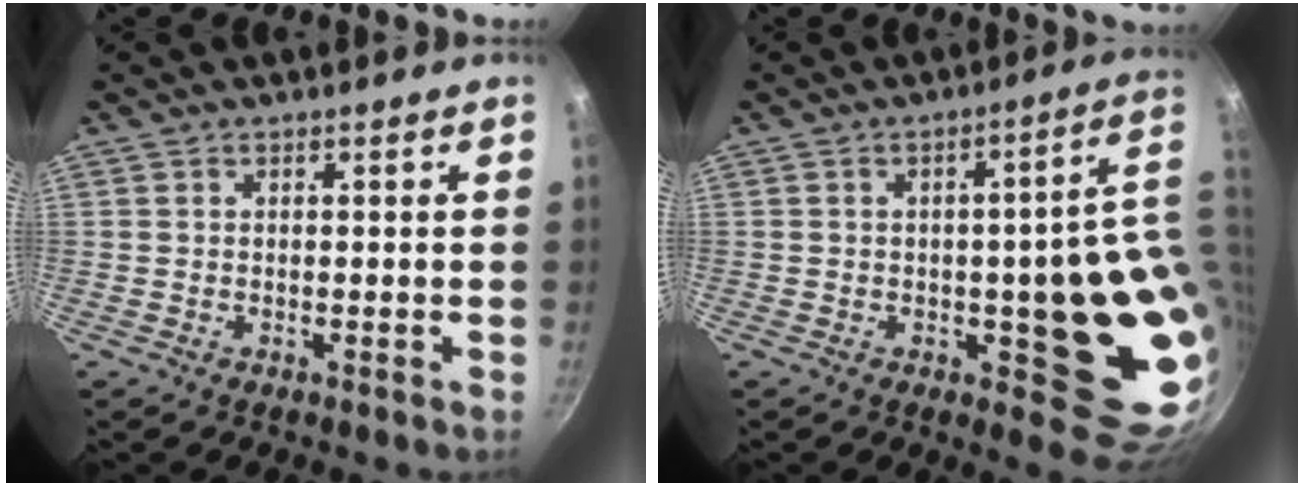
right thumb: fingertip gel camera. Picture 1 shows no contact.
{"total": 18.8, "force": [-0.1, 6.3, 17.7], "torque": [-0.158, -0.017, 0.004]}